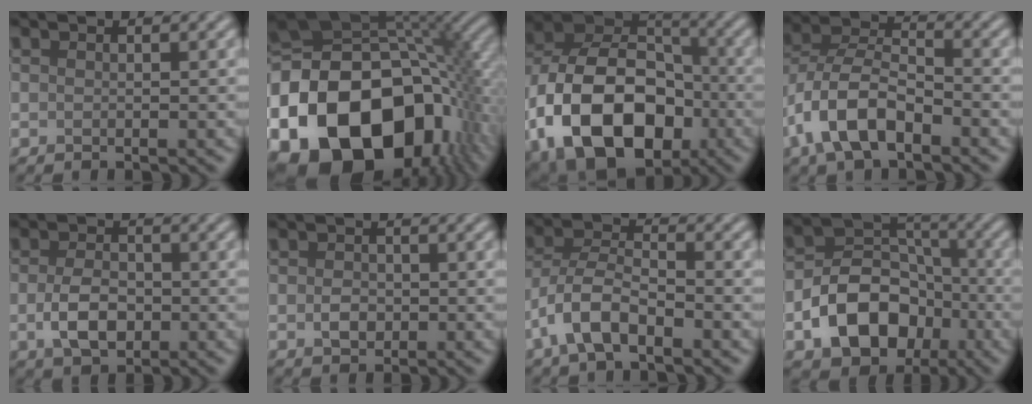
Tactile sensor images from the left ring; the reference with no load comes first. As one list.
[{"total": 20.9, "force": [-6.7, 13.9, 14.1], "torque": [-0.295, -0.024, -0.113]}, {"total": 16.6, "force": [-5.6, 11.1, 10.9], "torque": [-0.204, -0.017, -0.105]}, {"total": 7.3, "force": [-3.4, 3.7, 5.3], "torque": [-0.102, 0.006, -0.076]}, {"total": 3.7, "force": [-0.8, 2.3, 2.8], "torque": [-0.058, -0.002, -0.015]}, {"total": 1.7, "force": [-0.3, 1.2, 1.1], "torque": [-0.022, -0.001, -0.007]}, {"total": 5.1, "force": [-2.7, 2.2, 3.7], "torque": [-0.074, 0.007, -0.062]}, {"total": 8.6, "force": [-3.4, 6.2, 4.9], "torque": [-0.077, -0.004, -0.063]}]